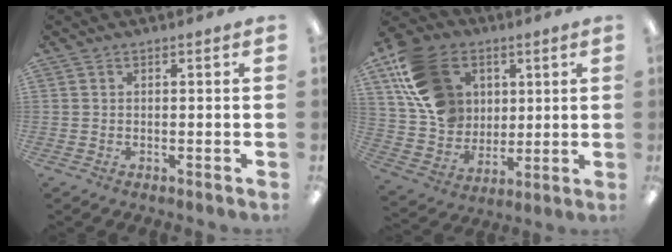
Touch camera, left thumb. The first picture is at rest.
{"total": 19.0, "force": [7.4, 14.8, 9.2], "torque": [-0.185, -0.012, 0.151]}